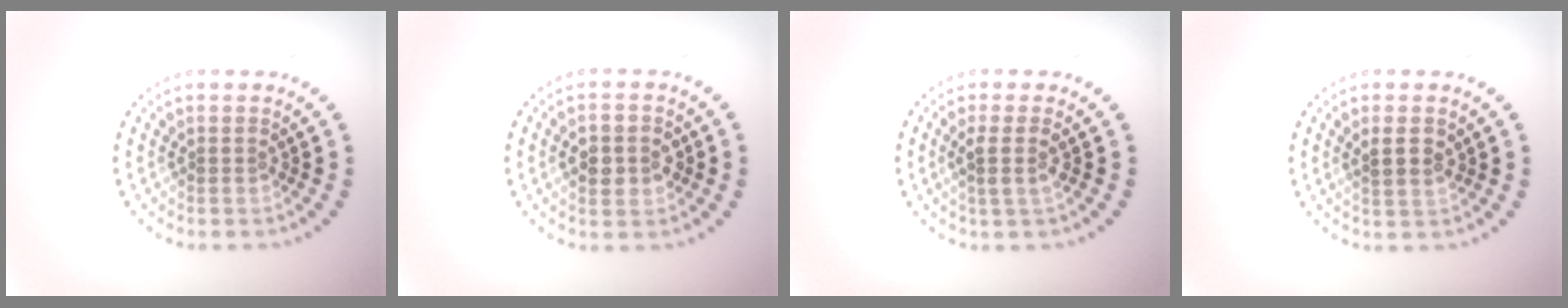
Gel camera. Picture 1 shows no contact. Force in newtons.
{"total": 2.9, "press": 2.9, "slide": 0.1}
{"total": 1.8, "press": 1.5, "slide": 1.0}
{"total": 1.6, "press": 1.4, "slide": 0.8}